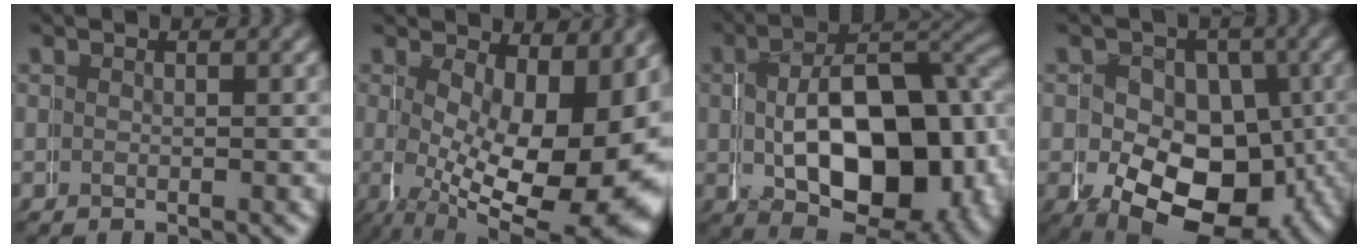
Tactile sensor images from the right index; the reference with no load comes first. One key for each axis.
{"total": 13.3, "fx": 0.0, "fy": 6.6, "fz": 11.5, "tx": -0.179, "ty": -0.050, "tz": 0.030}
{"total": 14.3, "fx": 0.0, "fy": 8.6, "fz": 11.5, "tx": -0.184, "ty": -0.030, "tz": 0.014}
{"total": 12.8, "fx": -4.2, "fy": 9.6, "fz": 7.3, "tx": -0.134, "ty": -0.082, "tz": -0.029}